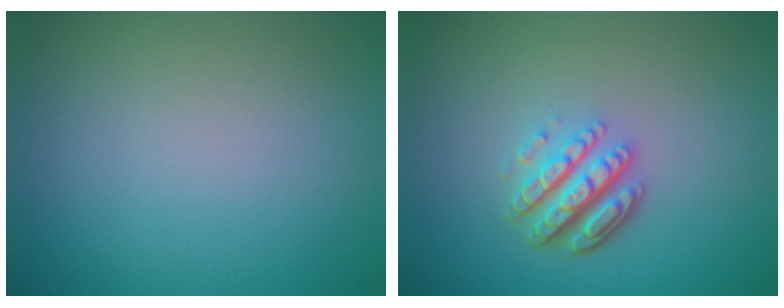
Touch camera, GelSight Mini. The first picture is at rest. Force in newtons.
{"total": 4.9, "press": 3.4, "slide": 3.5}